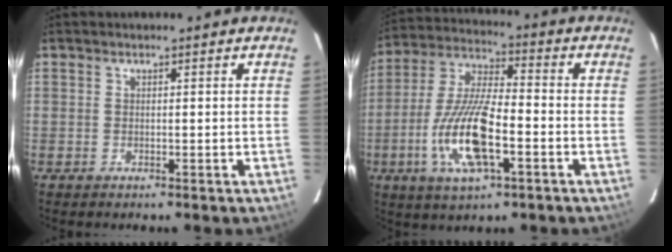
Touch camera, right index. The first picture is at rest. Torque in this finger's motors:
{"motor_torque": [2.14, 0.00, 1.05, 0.21]}